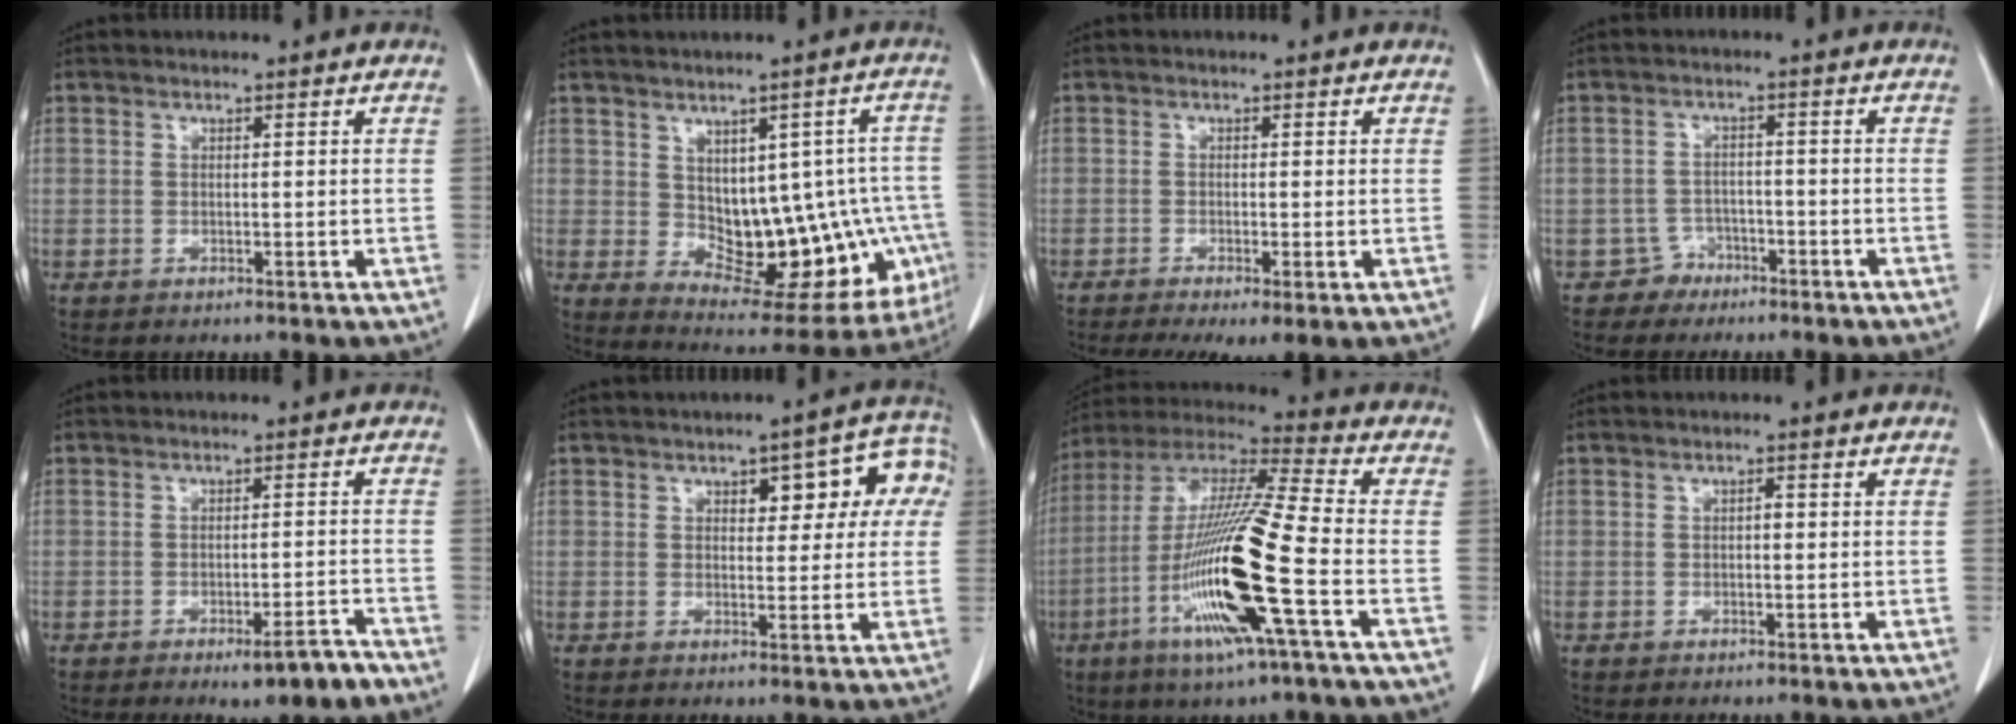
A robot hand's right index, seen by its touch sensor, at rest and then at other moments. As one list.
[{"total": 17.3, "force": [-2.2, 8.7, 14.8], "torque": [-0.140, 0.021, -0.003]}, {"total": 6.4, "force": [-3.9, 1.6, 4.8], "torque": [-0.076, -0.018, -0.067]}, {"total": 3.0, "force": [-2.1, 2.0, -0.7], "torque": [0.012, 0.012, -0.036]}, {"total": 4.9, "force": [-3.4, 0.8, 3.5], "torque": [-0.043, -0.003, -0.044]}, {"total": 8.7, "force": [2.7, 4.0, 7.3], "torque": [-0.072, 0.035, 0.029]}, {"total": 19.7, "force": [-6.3, 0.0, 18.6], "torque": [-0.391, -0.025, -0.129]}, {"total": 0.9, "force": [0.0, 0.4, 0.8], "torque": [-0.011, 0.004, 0.000]}]